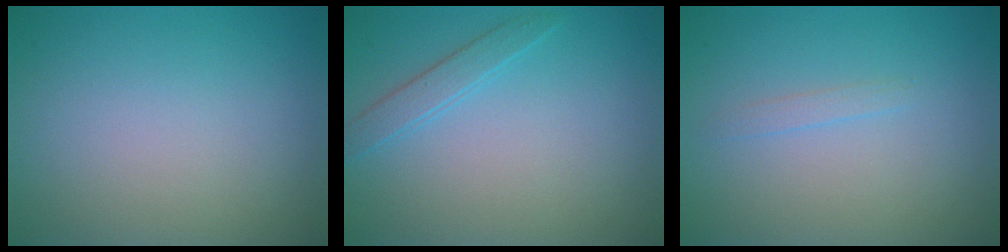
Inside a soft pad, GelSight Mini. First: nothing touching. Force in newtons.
{"total": 1.6, "press": 1.6, "slide": 0.1}
{"total": 0.7, "press": 0.7, "slide": 0.1}